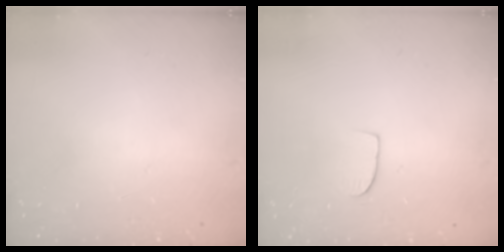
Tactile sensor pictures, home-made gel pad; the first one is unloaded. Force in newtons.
{"total": 6.1, "press": 6.1, "slide": 0.4}